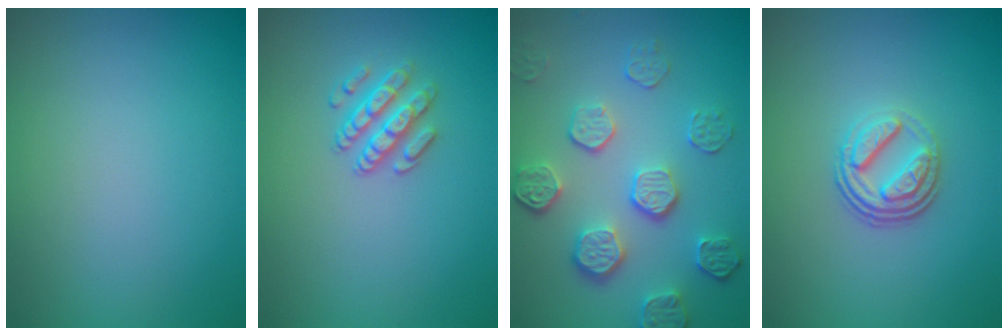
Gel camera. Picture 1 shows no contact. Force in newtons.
{"total": 2.5, "press": 2.3, "slide": 0.9}
{"total": 5.4, "press": 3.9, "slide": 3.7}
{"total": 3.6, "press": 2.5, "slide": 2.5}